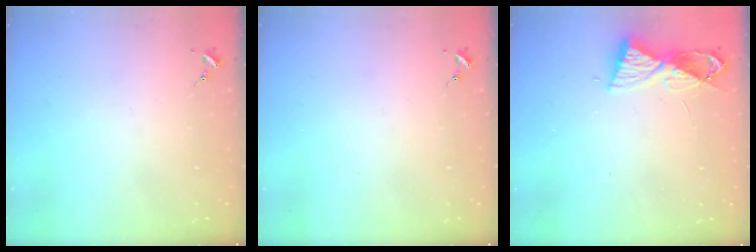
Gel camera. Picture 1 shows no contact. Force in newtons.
{"total": 0.0}
{"total": 8.2, "press": 8.2, "slide": 0.8}